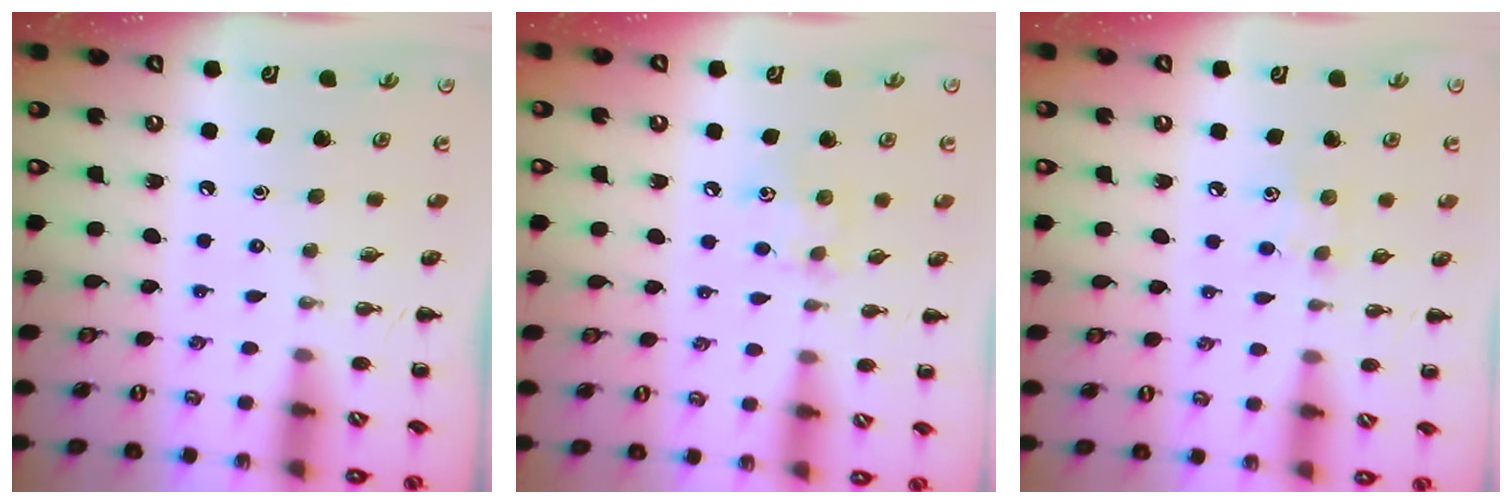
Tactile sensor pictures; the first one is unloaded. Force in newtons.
{"total": 6.6, "press": 6.5, "slide": 1.2}
{"total": 4.5, "press": 4.4, "slide": 1.2}